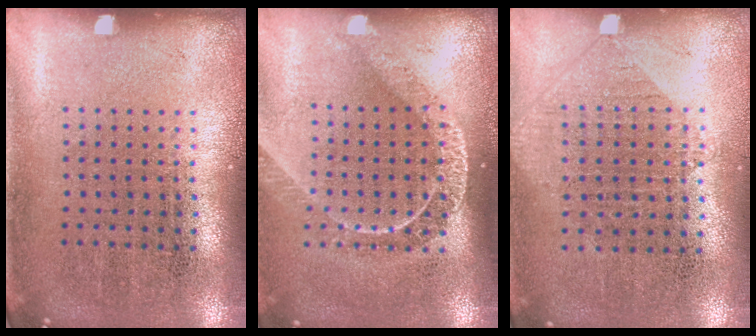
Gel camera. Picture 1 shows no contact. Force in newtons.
{"total": 1.6, "press": 1.5, "slide": 0.7}
{"total": 0.9, "press": 0.9, "slide": 0.3}